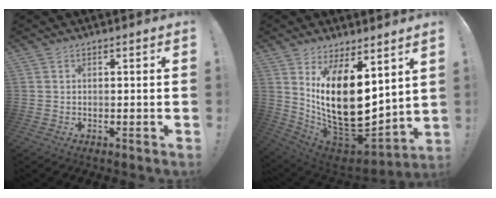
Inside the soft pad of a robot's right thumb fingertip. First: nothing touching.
{"total": 20.5, "force": [3.8, 10.9, 17.0], "torque": [-0.323, -0.051, 0.084]}